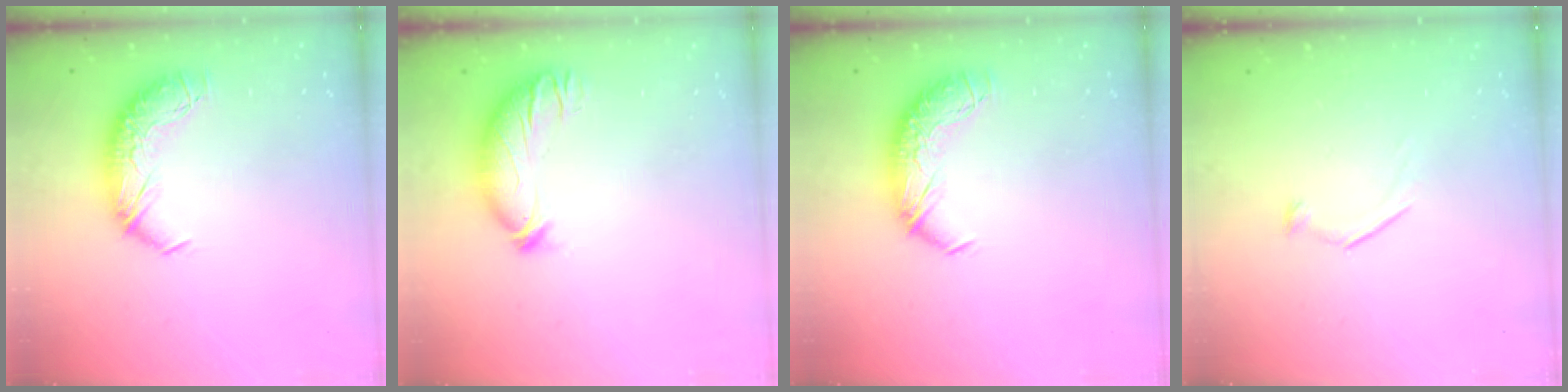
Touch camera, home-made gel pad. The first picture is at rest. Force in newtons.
{"total": 3.5, "press": 3.2, "slide": 1.3}
{"total": 0.0}
{"total": 7.5, "press": 7.4, "slide": 0.7}